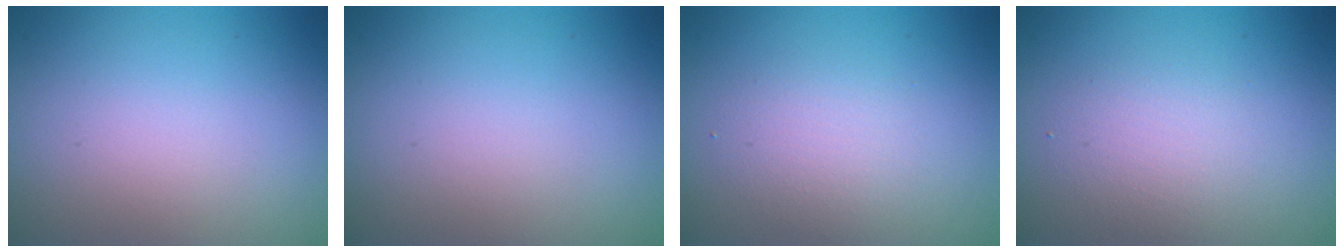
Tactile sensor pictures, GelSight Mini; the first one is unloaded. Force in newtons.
{"total": 0.0}
{"total": 2.2, "press": 2.2, "slide": 0.1}
{"total": 2.4, "press": 2.4, "slide": 0.0}